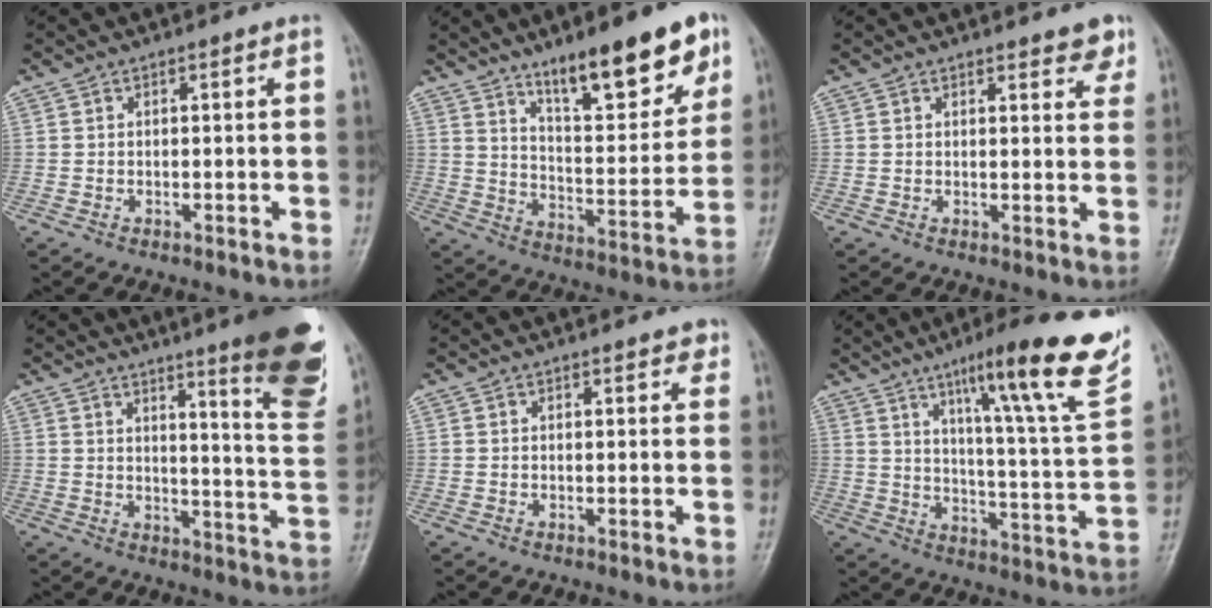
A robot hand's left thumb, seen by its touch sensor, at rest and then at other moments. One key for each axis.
{"total": 17.7, "fx": 11.5, "fy": 5.2, "fz": 12.5, "tx": -0.145, "ty": -0.064, "tz": 0.187}
{"total": 4.2, "fx": 3.3, "fy": 1.5, "fz": 2.1, "tx": -0.001, "ty": -0.017, "tz": 0.036}
{"total": 19.5, "fx": 12.3, "fy": 2.8, "fz": 14.9, "tx": -0.160, "ty": -0.077, "tz": 0.156}
{"total": 2.2, "fx": 1.6, "fy": 0.9, "fz": 1.1, "tx": 0.001, "ty": -0.004, "tz": 0.015}
{"total": 23.5, "fx": 13.2, "fy": 2.9, "fz": 19.2, "tx": -0.251, "ty": -0.045, "tz": 0.194}